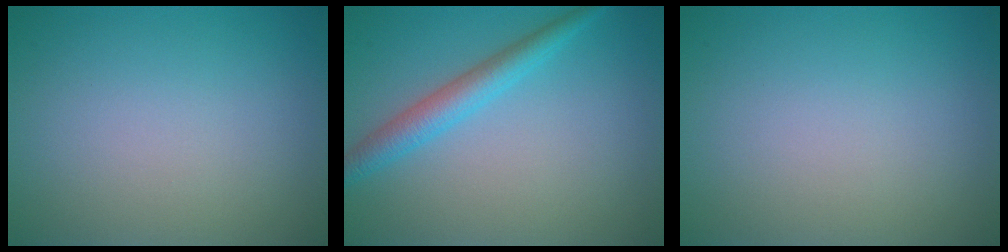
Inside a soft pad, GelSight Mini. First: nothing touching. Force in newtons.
{"total": 3.0, "press": 3.0, "slide": 0.2}
{"total": 0.0}